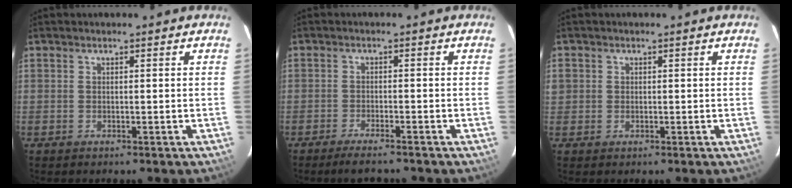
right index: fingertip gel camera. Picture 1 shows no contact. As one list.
[{"total": 4.3, "force": [-3.8, 0.4, 2.0], "torque": [-0.051, -0.010, -0.069]}, {"total": 1.7, "force": [0.1, 1.6, 0.4], "torque": [-0.004, 0.001, 0.000]}]